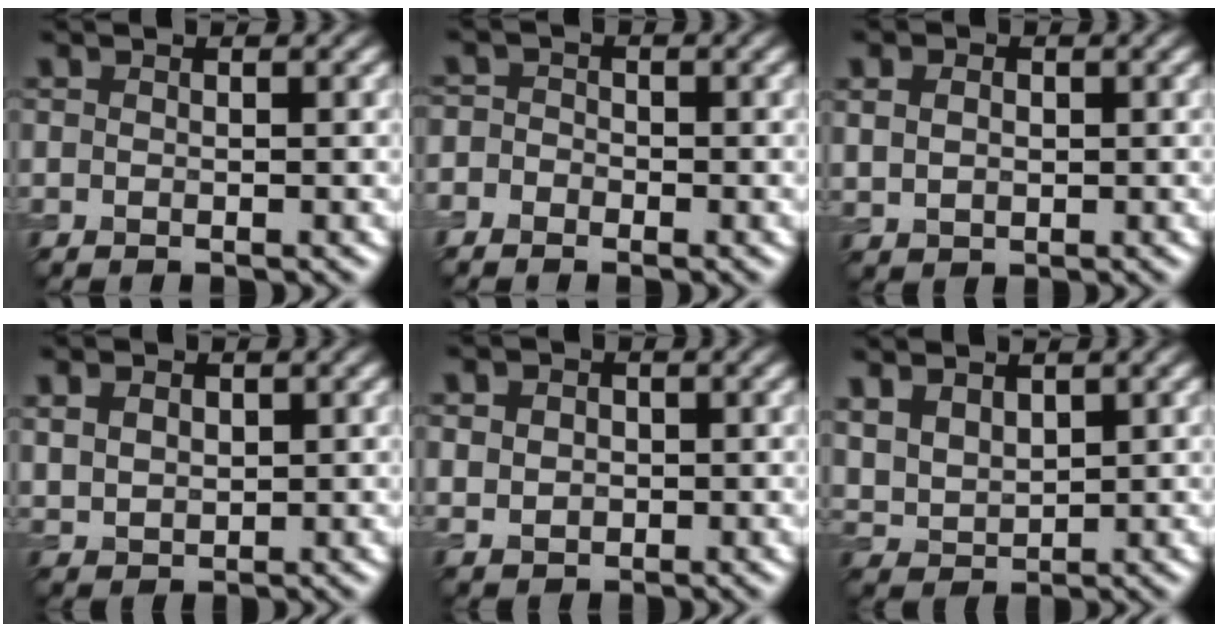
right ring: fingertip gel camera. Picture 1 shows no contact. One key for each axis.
{"total": 2.0, "fx": -1.0, "fy": 1.6, "fz": 0.5, "tx": 0.008, "ty": 0.011, "tz": -0.027}
{"total": 2.9, "fx": 0.8, "fy": 2.3, "fz": 1.7, "tx": -0.035, "ty": 0.013, "tz": 0.012}
{"total": 3.4, "fx": 1.4, "fy": 2.5, "fz": 1.8, "tx": -0.050, "ty": 0.009, "tz": 0.025}
{"total": 3.6, "fx": 0.8, "fy": 3.0, "fz": 1.7, "tx": -0.033, "ty": 0.014, "tz": 0.001}
{"total": 4.9, "fx": 2.4, "fy": 3.2, "fz": 2.8, "tx": -0.086, "ty": 0.008, "tz": 0.053}